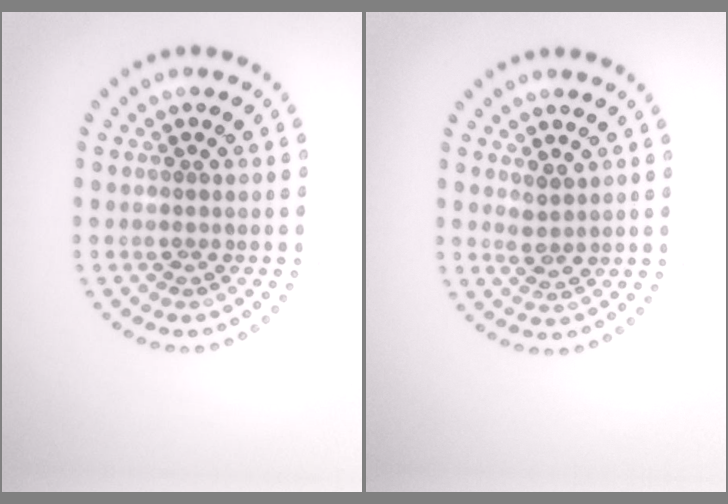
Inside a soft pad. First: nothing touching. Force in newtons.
{"total": 1.6, "press": 1.4, "slide": 0.8}